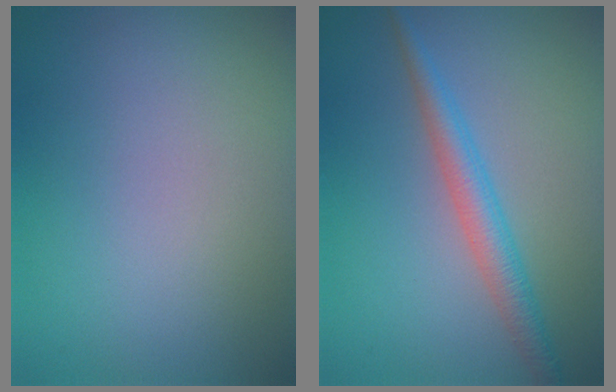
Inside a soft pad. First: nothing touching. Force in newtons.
{"total": 2.9, "press": 2.9, "slide": 0.0}